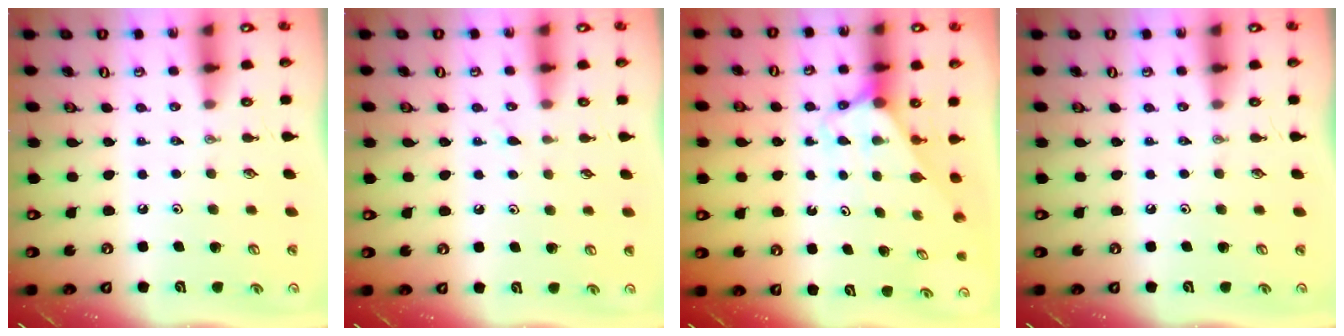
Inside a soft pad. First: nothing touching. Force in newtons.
{"total": 5.7, "press": 5.6, "slide": 0.6}
{"total": 2.6, "press": 2.6, "slide": 0.2}
{"total": 0.0}